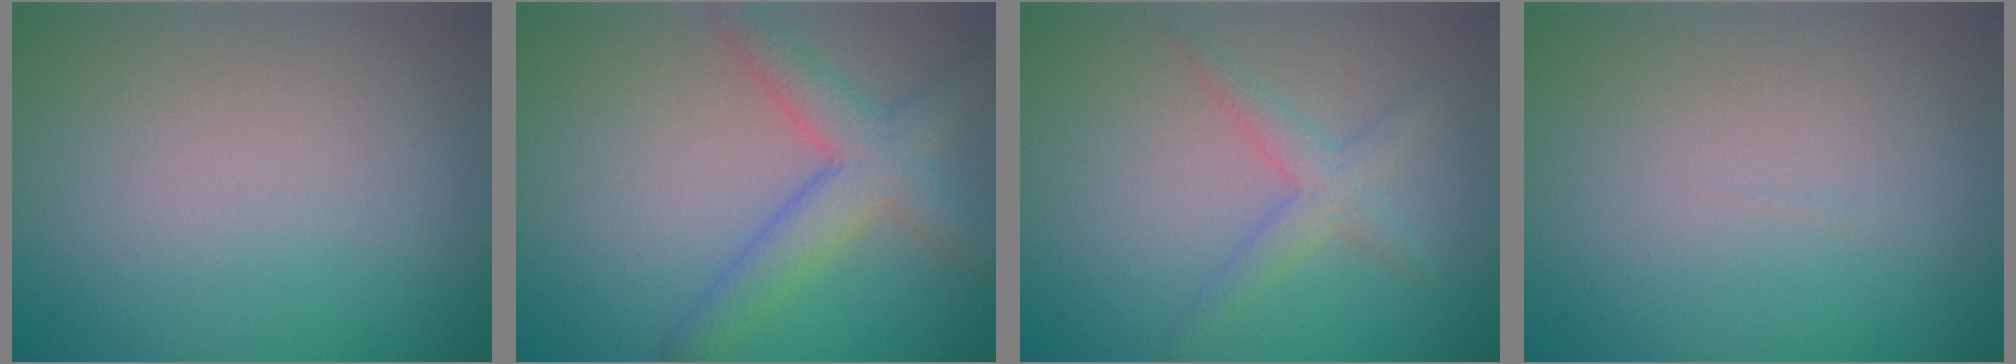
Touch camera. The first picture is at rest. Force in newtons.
{"total": 4.8, "press": 4.8, "slide": 0.2}
{"total": 2.3, "press": 2.3, "slide": 0.1}
{"total": 0.0}